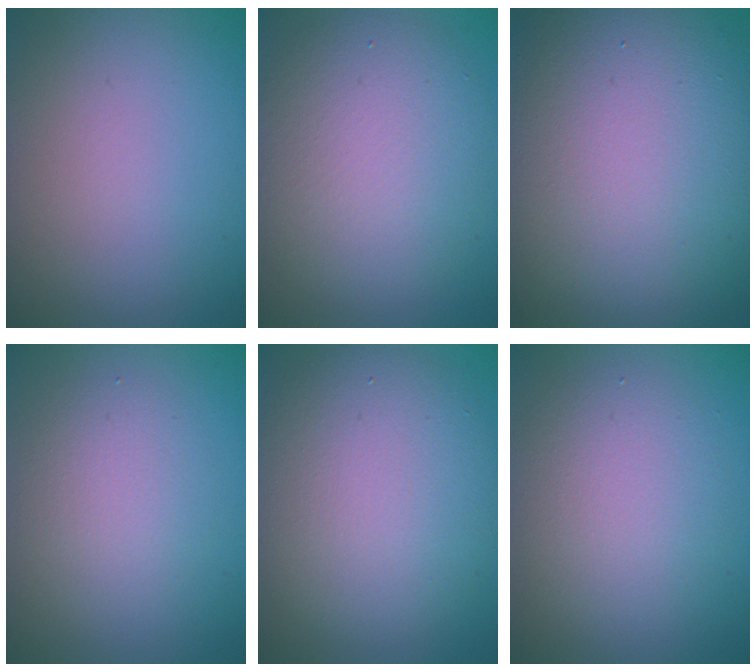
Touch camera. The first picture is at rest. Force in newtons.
{"total": 6.8, "press": 6.8, "slide": 0.4}
{"total": 16.8, "press": 16.7, "slide": 1.2}
{"total": 2.8, "press": 2.8, "slide": 0.2}
{"total": 8.3, "press": 8.2, "slide": 0.6}
{"total": 4.0, "press": 4.0, "slide": 0.2}